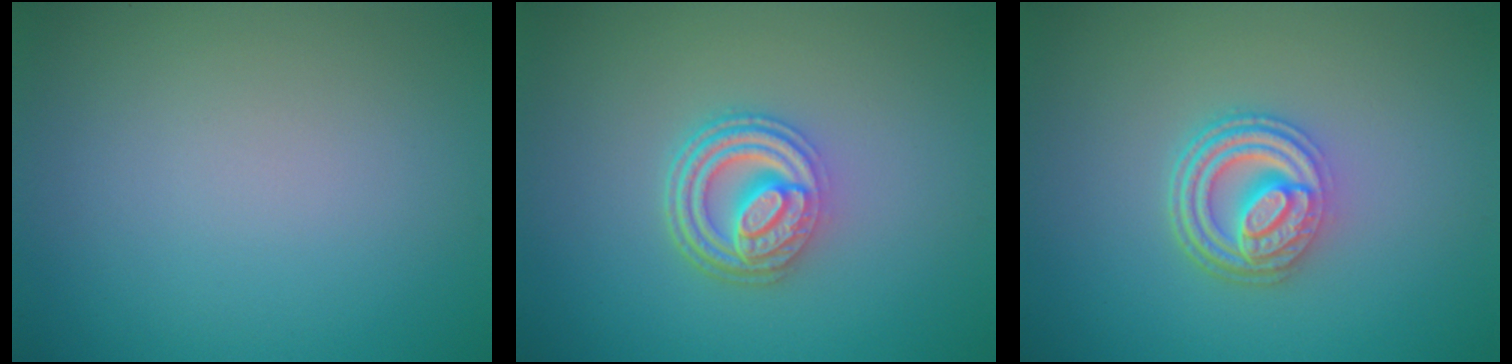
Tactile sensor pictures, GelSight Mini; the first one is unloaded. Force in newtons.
{"total": 4.8, "press": 3.7, "slide": 3.1}
{"total": 4.8, "press": 3.7, "slide": 3.1}